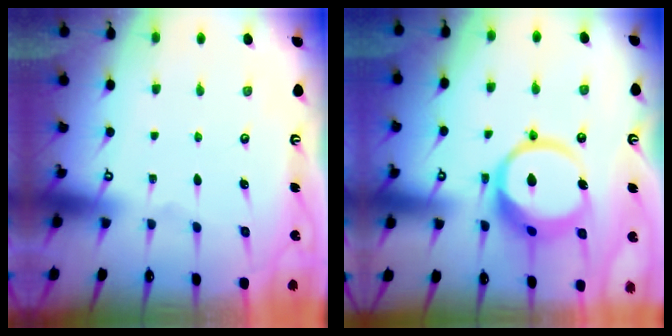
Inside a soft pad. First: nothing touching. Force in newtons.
{"total": 14.6, "press": 14.5, "slide": 1.8}